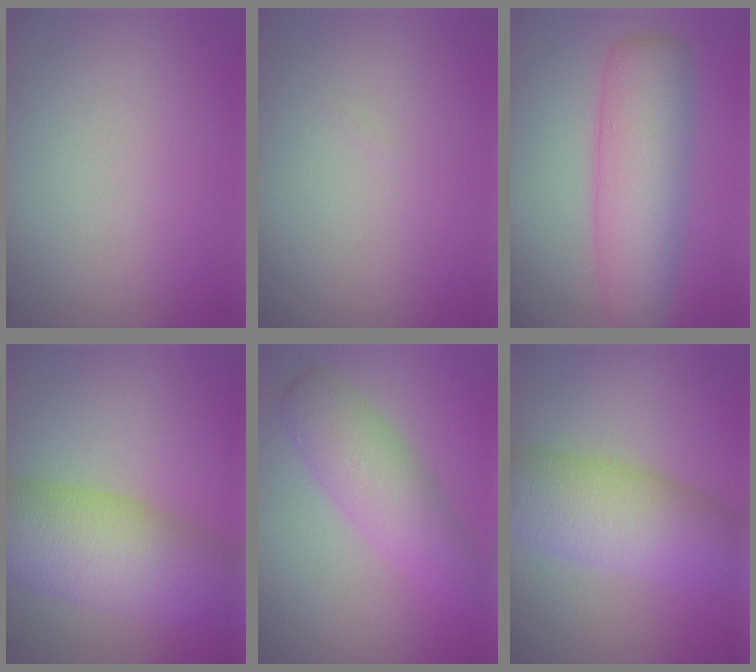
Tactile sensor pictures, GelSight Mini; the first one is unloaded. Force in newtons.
{"total": 0.0}
{"total": 7.2, "press": 7.2, "slide": 0.2}
{"total": 10.9, "press": 10.9, "slide": 0.4}
{"total": 5.4, "press": 5.4, "slide": 0.1}
{"total": 8.4, "press": 8.4, "slide": 0.1}